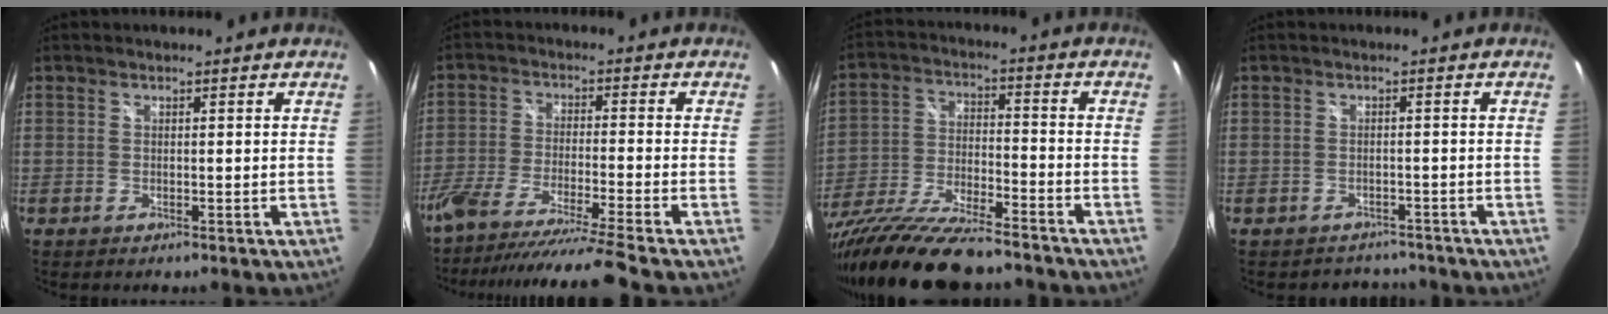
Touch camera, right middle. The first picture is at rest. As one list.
[{"total": 14.8, "force": [-12.7, -2.4, 7.2], "torque": [-0.146, -0.042, -0.216]}, {"total": 21.4, "force": [-17.3, 4.5, 11.8], "torque": [-0.234, -0.055, -0.294]}, {"total": 4.5, "force": [-3.9, 2.2, 0.0], "torque": [-0.006, 0.004, -0.054]}]